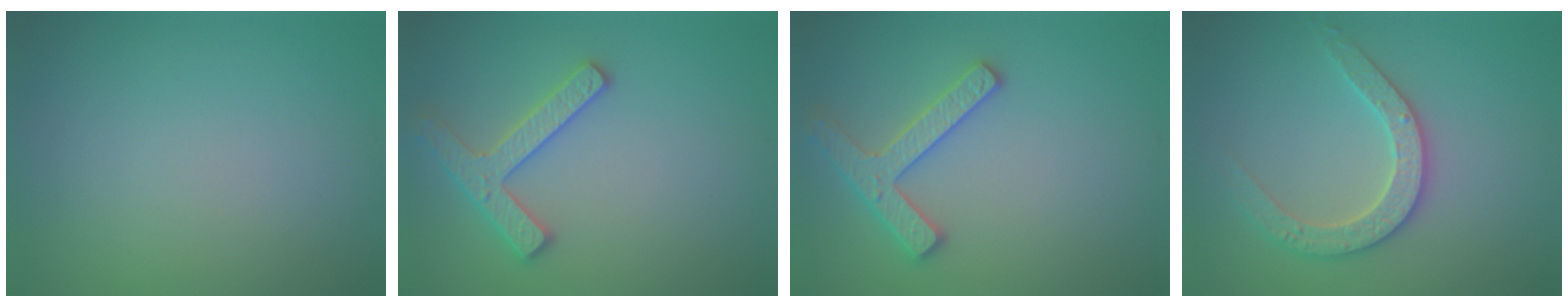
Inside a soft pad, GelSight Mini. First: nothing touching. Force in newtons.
{"total": 2.8, "press": 2.8, "slide": 0.3}
{"total": 2.8, "press": 2.8, "slide": 0.3}
{"total": 3.1, "press": 3.1, "slide": 0.2}